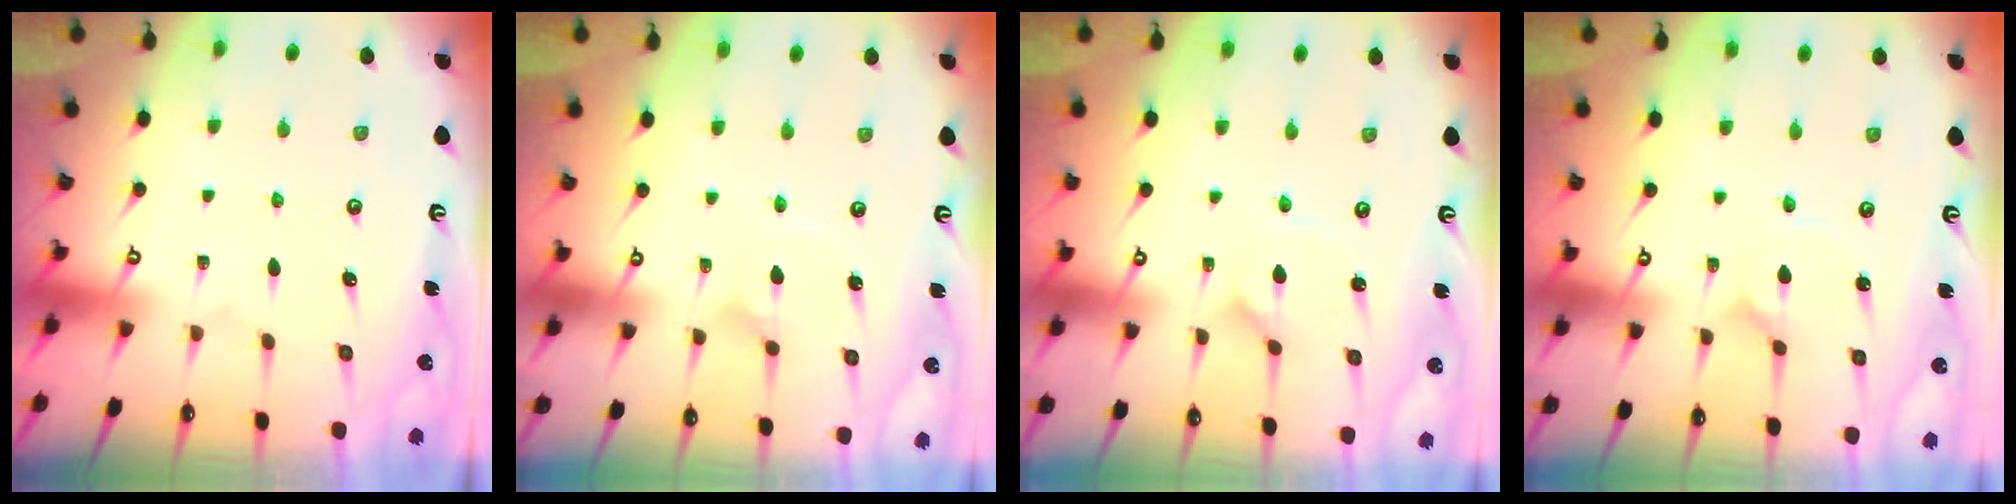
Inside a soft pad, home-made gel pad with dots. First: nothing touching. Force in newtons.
{"total": 2.3, "press": 2.3, "slide": 0.1}
{"total": 1.0, "press": 1.0, "slide": 0.2}
{"total": 1.9, "press": 1.9, "slide": 0.2}